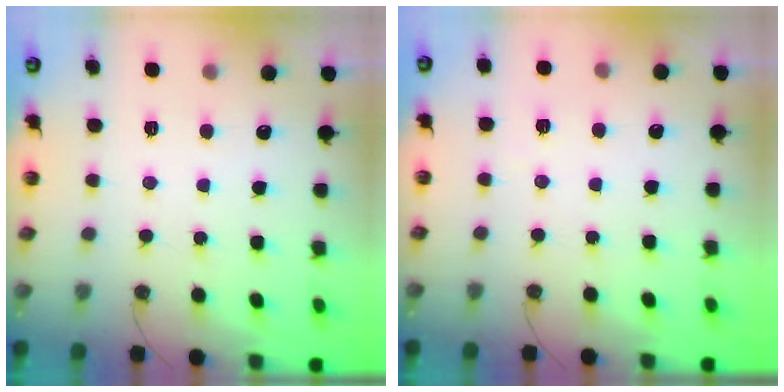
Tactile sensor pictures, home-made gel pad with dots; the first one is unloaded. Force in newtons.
{"total": 2.0, "press": 1.7, "slide": 0.9}